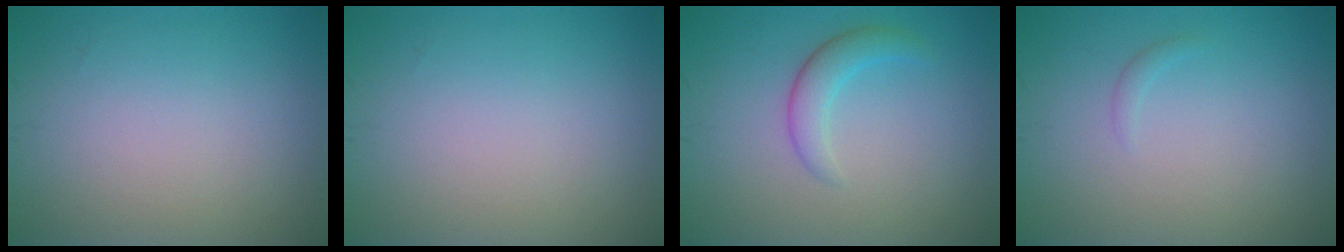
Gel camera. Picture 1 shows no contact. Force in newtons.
{"total": 0.0}
{"total": 2.4, "press": 2.4, "slide": 0.2}
{"total": 0.6, "press": 0.6, "slide": 0.0}